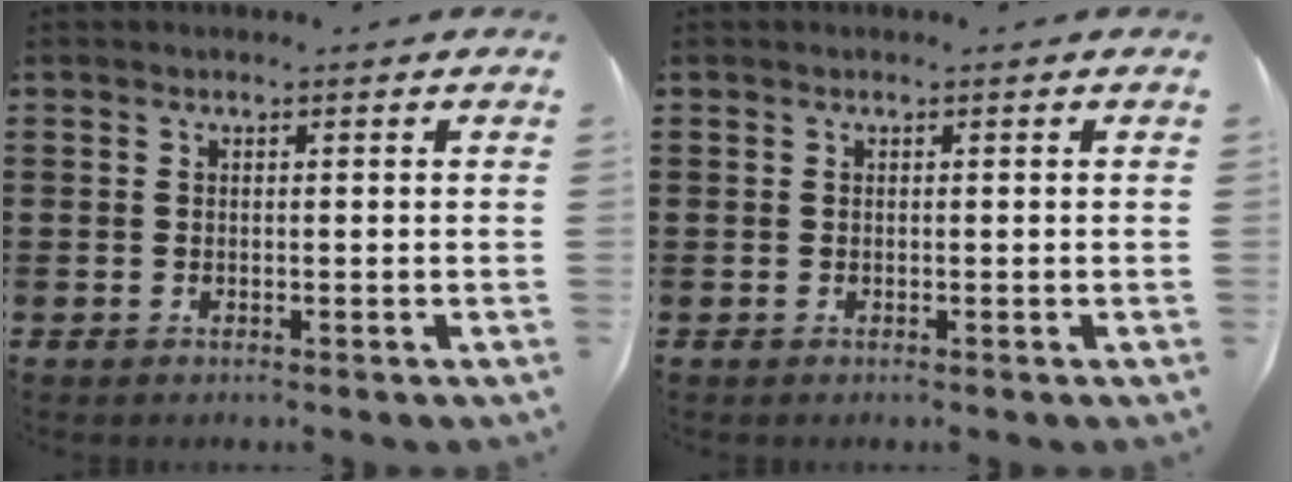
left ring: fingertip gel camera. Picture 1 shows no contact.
{"total": 0.0}